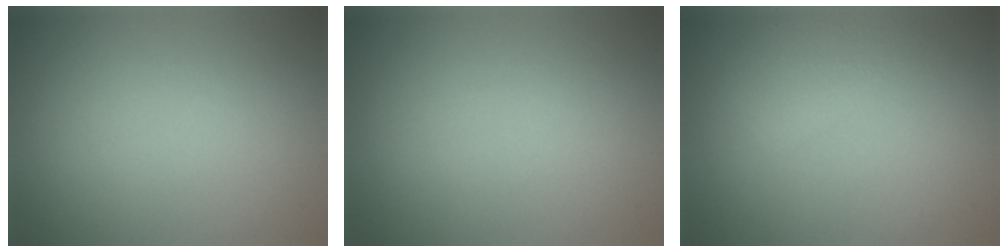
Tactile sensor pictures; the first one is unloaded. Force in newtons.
{"total": 0.0}
{"total": 2.5, "press": 2.5, "slide": 0.1}